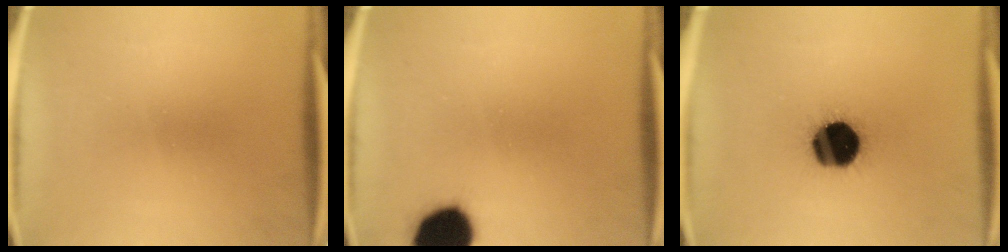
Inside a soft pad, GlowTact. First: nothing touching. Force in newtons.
{"total": 13.9}
{"total": 18.5}